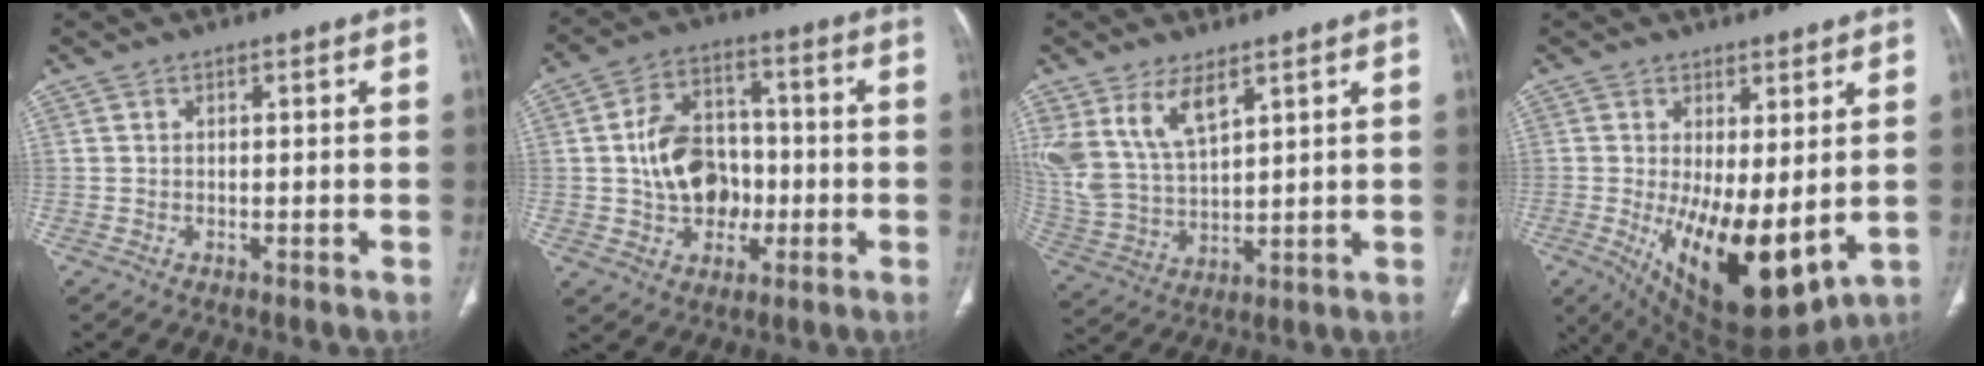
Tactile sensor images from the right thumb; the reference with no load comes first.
{"total": 13.1, "force": [-1.2, 10.0, 8.4], "torque": [-0.109, 0.029, -0.018]}
{"total": 12.1, "force": [6.7, 5.8, 8.3], "torque": [-0.166, -0.023, 0.150]}
{"total": 16.0, "force": [-1.5, 6.8, 14.5], "torque": [-0.232, -0.037, 0.002]}